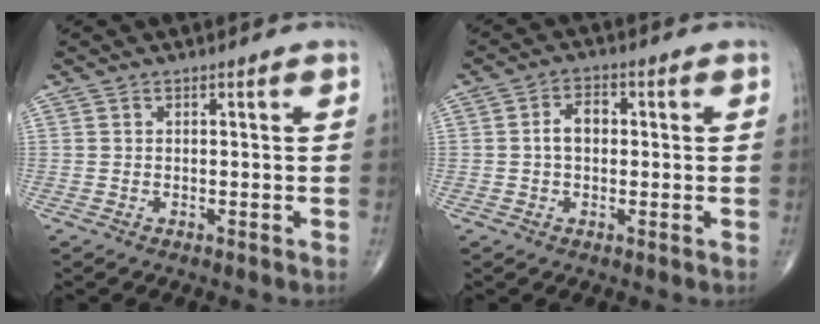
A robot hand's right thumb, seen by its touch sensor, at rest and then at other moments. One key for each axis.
{"total": 4.2, "fx": 0.1, "fy": 2.7, "fz": 3.1, "tx": -0.051, "ty": 0.016, "tz": -0.004}